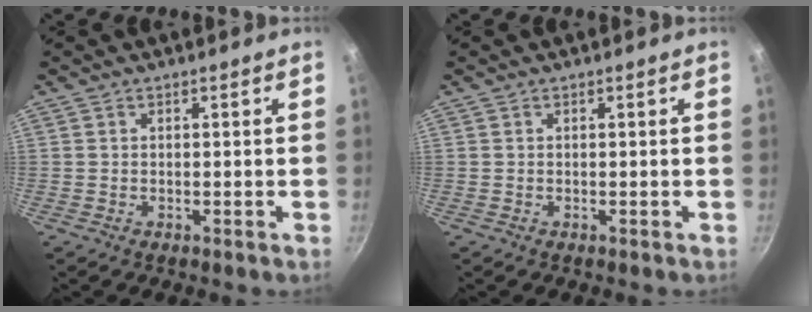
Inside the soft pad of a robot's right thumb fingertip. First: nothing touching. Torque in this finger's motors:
{"motor_torque": [-0.19, 0.02, 0.09, 0.03, 0.00]}